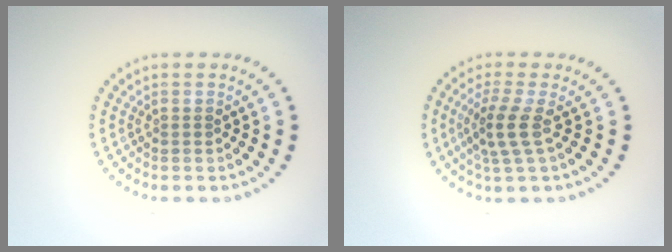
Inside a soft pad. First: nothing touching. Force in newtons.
{"total": 2.8, "press": 2.3, "slide": 1.6}